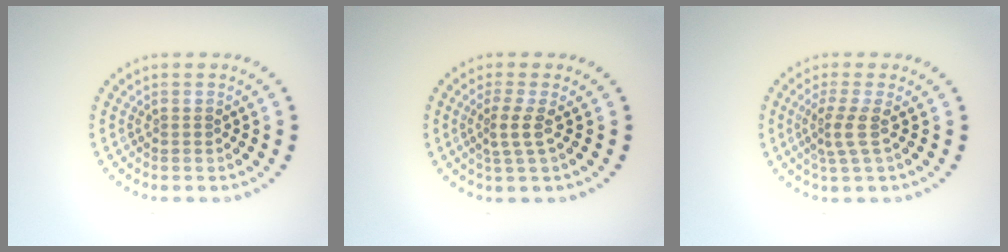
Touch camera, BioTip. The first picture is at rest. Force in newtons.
{"total": 2.0, "press": 1.4, "slide": 1.5}
{"total": 2.3, "press": 1.6, "slide": 1.6}